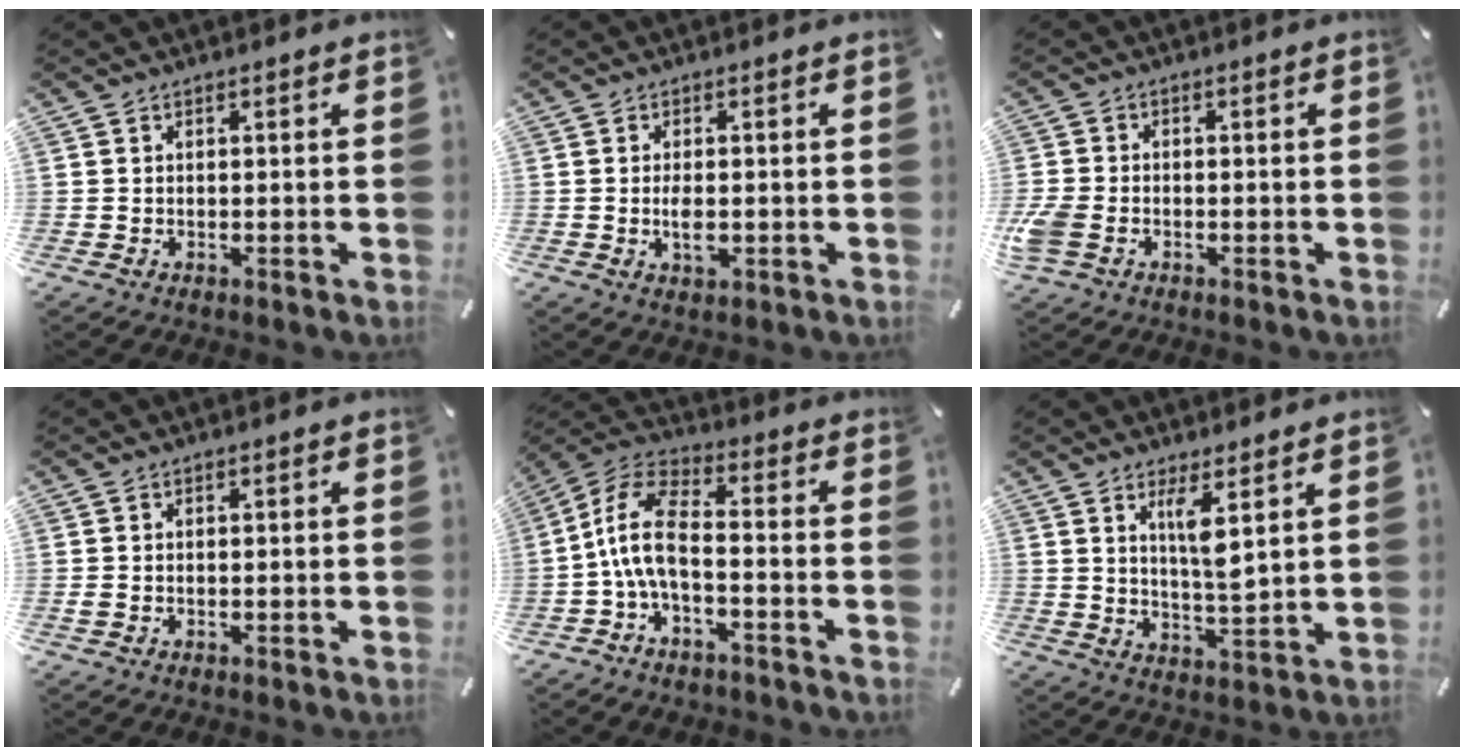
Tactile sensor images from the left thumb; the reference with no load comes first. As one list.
[{"total": 3.6, "force": [-0.6, 1.6, 3.2], "torque": [-0.078, -0.006, -0.015]}, {"total": 4.9, "force": [-1.7, 3.6, 2.9], "torque": [-0.071, 0.003, -0.034]}, {"total": 0.7, "force": [-0.2, 0.4, 0.5], "torque": [-0.009, 0.002, -0.004]}, {"total": 11.0, "force": [-2.3, 5.2, 9.5], "torque": [-0.209, 0.000, -0.045]}, {"total": 7.0, "force": [3.5, 1.4, 5.9], "torque": [-0.101, -0.019, 0.053]}]